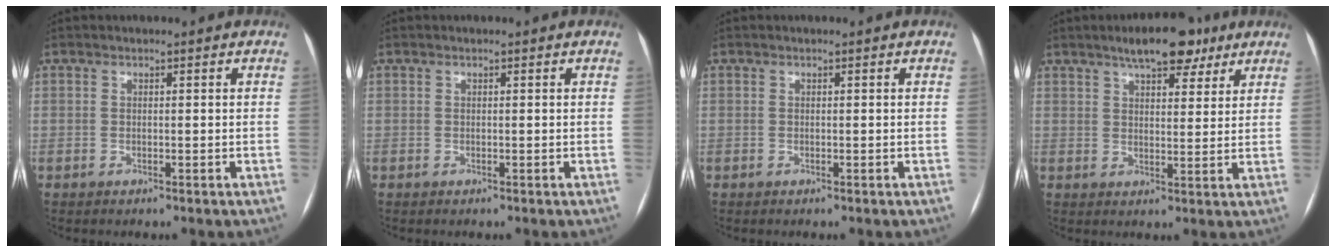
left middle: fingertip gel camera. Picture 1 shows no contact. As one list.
[{"total": 0.0}, {"total": 0.0}, {"total": 9.0, "force": [6.3, 3.3, 5.6], "torque": [-0.077, 0.012, 0.094]}]